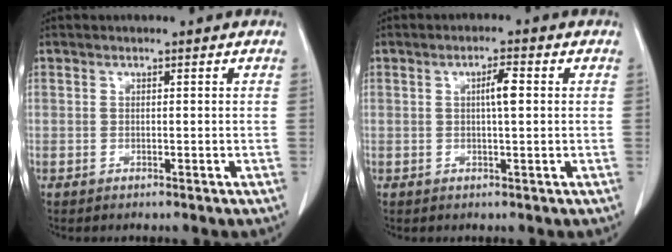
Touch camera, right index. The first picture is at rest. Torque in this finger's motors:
{"motor_torque": [0.28, 0.09, 0.06, 0.03]}